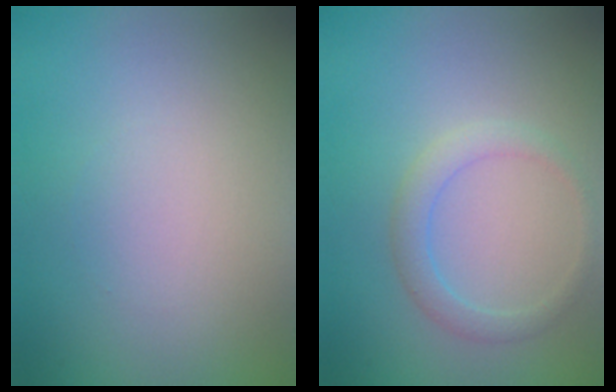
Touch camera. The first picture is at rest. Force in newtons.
{"total": 2.0, "press": 2.0, "slide": 0.3}